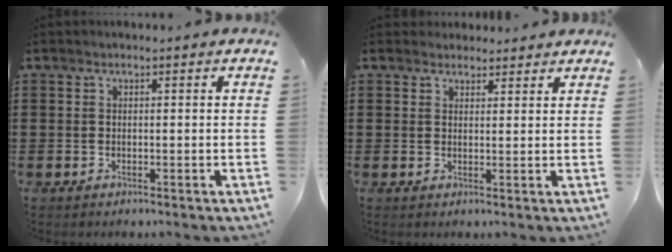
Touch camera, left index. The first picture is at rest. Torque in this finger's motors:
{"motor_torque": [2.14, 0.00, 0.16, 0.03]}